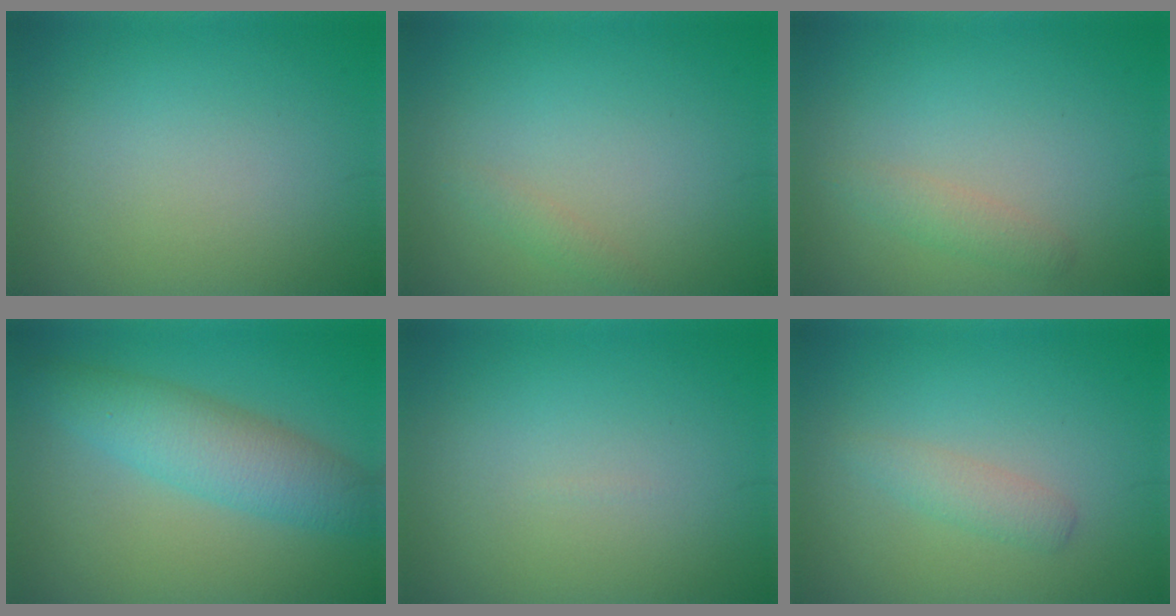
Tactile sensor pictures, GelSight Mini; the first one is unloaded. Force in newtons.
{"total": 0.8, "press": 0.8, "slide": 0.1}
{"total": 1.5, "press": 1.5, "slide": 0.0}
{"total": 5.3, "press": 5.3, "slide": 0.2}
{"total": 0.0}
{"total": 1.7, "press": 1.7, "slide": 0.1}